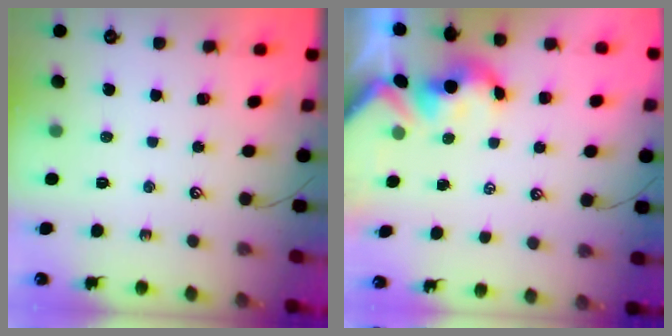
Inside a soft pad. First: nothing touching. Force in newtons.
{"total": 1.3, "press": 1.3, "slide": 0.0}